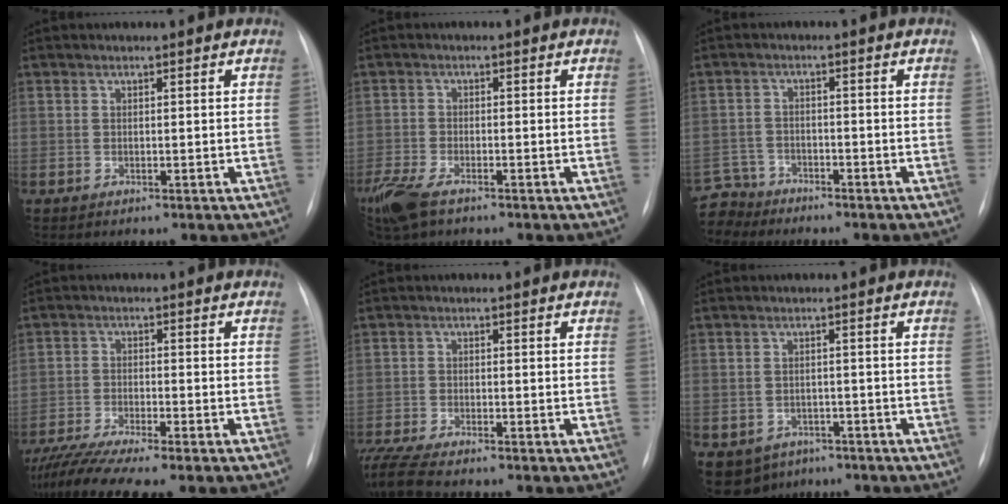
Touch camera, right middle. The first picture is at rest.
{"total": 6.9, "force": [-4.9, 2.4, 4.3], "torque": [-0.093, -0.016, -0.090]}
{"total": 5.3, "force": [-4.9, 1.7, -1.0], "torque": [0.027, -0.002, -0.095]}
{"total": 9.4, "force": [-7.9, -0.3, 5.1], "torque": [-0.090, -0.019, -0.130]}
{"total": 7.3, "force": [-6.5, 0.2, 3.4], "torque": [-0.070, -0.018, -0.116]}
{"total": 6.6, "force": [-4.0, 5.1, 1.4], "torque": [-0.029, 0.008, -0.051]}